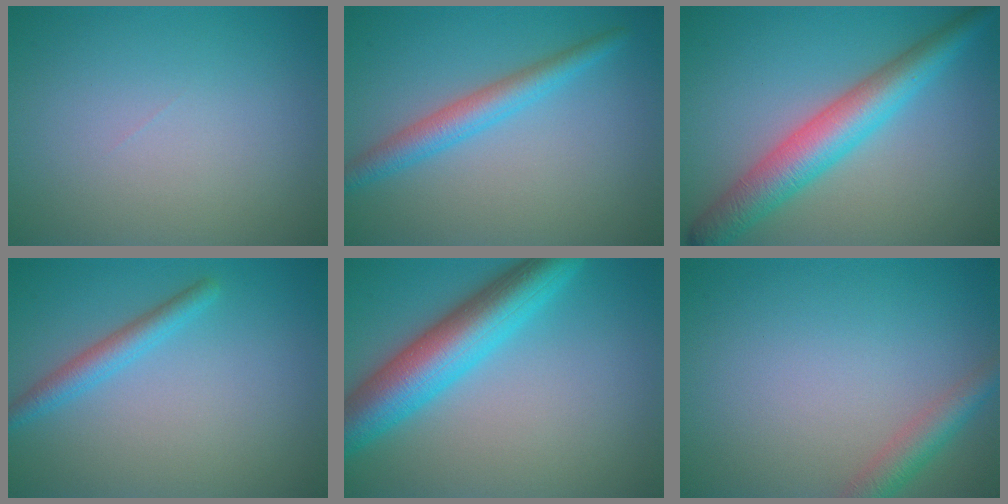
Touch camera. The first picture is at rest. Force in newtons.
{"total": 3.1, "press": 3.1, "slide": 0.1}
{"total": 6.1, "press": 6.1, "slide": 0.1}
{"total": 2.3, "press": 2.3, "slide": 0.1}
{"total": 7.7, "press": 7.7, "slide": 0.2}
{"total": 2.6, "press": 2.6, "slide": 0.2}